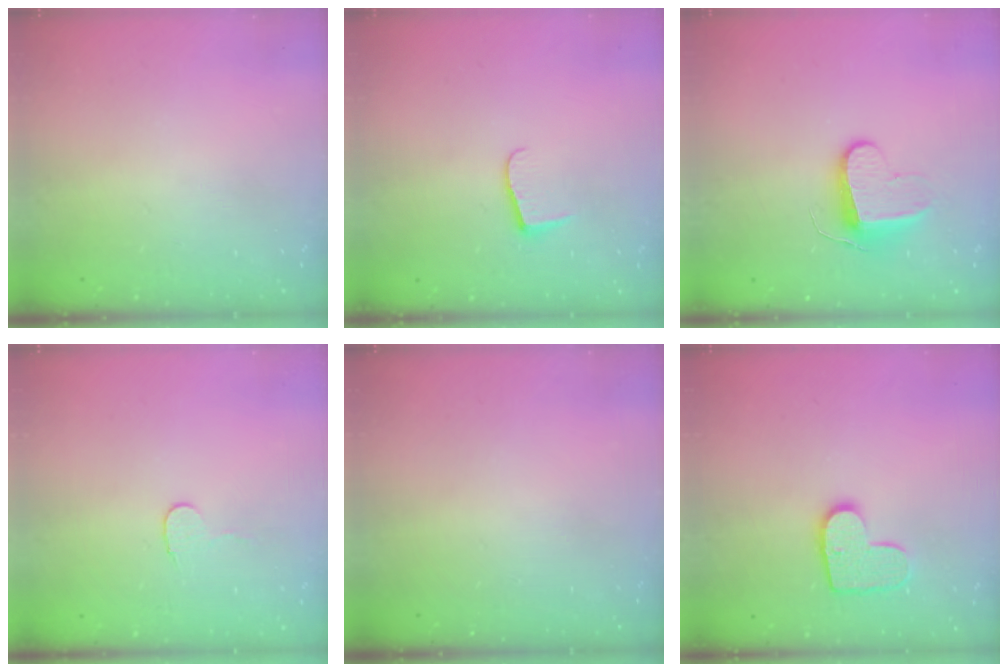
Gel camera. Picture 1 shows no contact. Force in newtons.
{"total": 5.5, "press": 5.5, "slide": 0.5}
{"total": 9.9, "press": 9.9, "slide": 0.3}
{"total": 5.0, "press": 5.0, "slide": 0.4}
{"total": 0.0}
{"total": 10.4, "press": 10.4, "slide": 0.5}